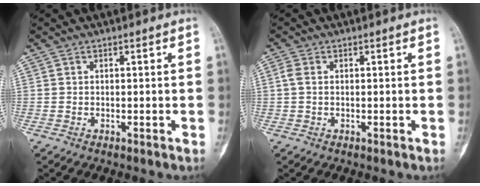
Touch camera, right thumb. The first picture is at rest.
{"total": 1.8, "force": [0.2, 1.2, 1.3], "torque": [-0.035, 0.000, 0.002]}